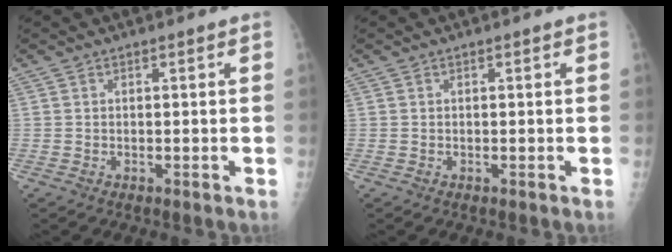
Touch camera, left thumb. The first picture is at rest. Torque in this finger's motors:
{"motor_torque": [0.00, 0.00, -0.12, -0.12, 0.00]}